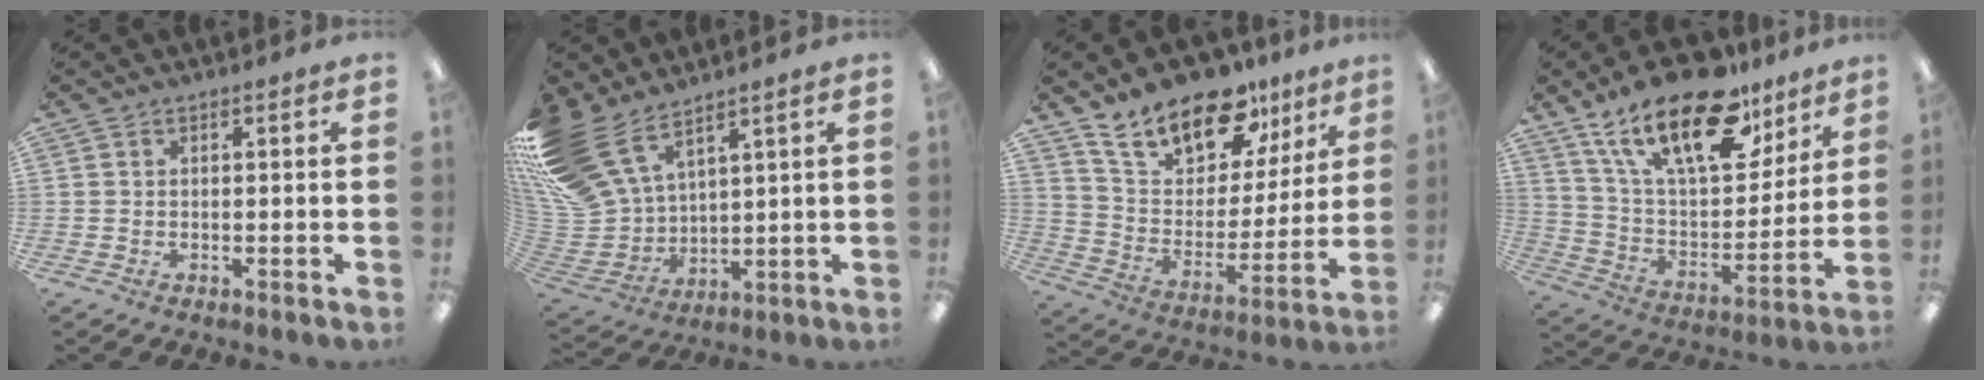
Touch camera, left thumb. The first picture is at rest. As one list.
[{"total": 18.3, "force": [11.8, 9.9, 9.9], "torque": [-0.238, -0.061, 0.227]}, {"total": 17.5, "force": [13.6, 8.1, 7.4], "torque": [-0.132, -0.093, 0.244]}, {"total": 23.7, "force": [15.7, 10.2, 14.5], "torque": [-0.243, -0.087, 0.272]}]